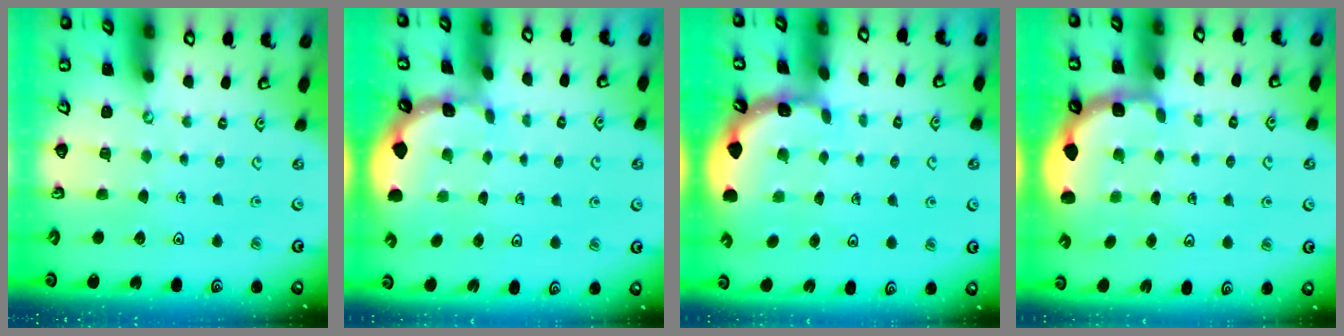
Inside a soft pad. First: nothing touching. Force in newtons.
{"total": 0.7, "press": 0.7, "slide": 0.1}
{"total": 1.8, "press": 1.8, "slide": 0.2}
{"total": 2.5, "press": 2.3, "slide": 1.1}